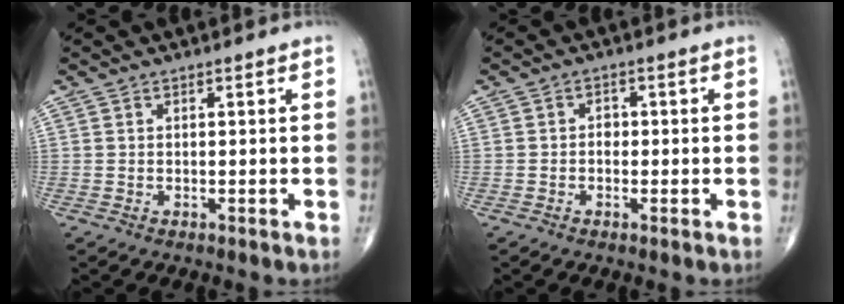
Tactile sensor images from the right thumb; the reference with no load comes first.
{"total": 1.7, "force": [-0.4, 1.4, 0.9], "torque": [0.003, 0.008, -0.011]}